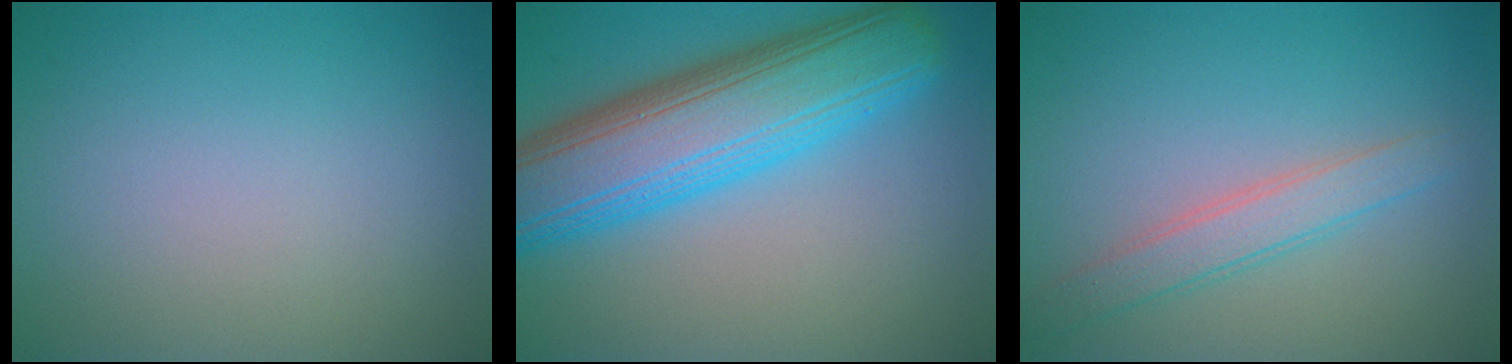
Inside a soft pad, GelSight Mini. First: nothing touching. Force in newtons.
{"total": 10.8, "press": 10.8, "slide": 0.4}
{"total": 2.5, "press": 2.5, "slide": 0.1}